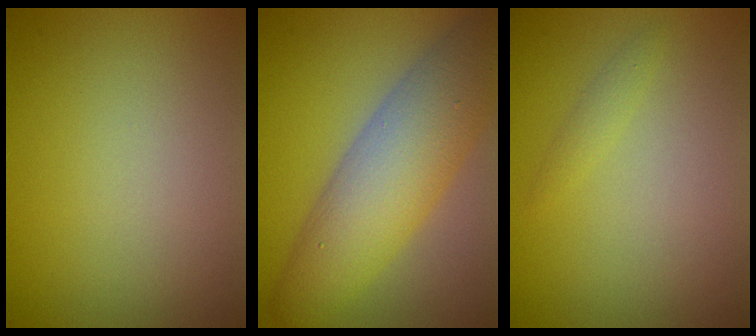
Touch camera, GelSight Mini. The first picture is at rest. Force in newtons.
{"total": 8.0, "press": 8.0, "slide": 0.4}
{"total": 0.8, "press": 0.8, "slide": 0.1}